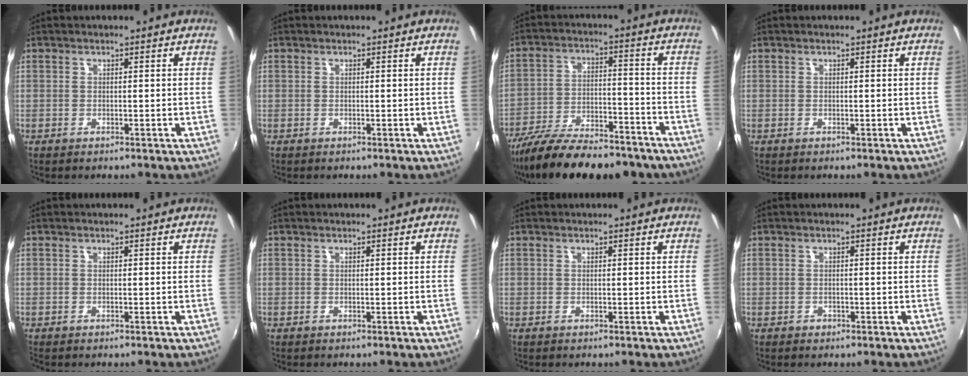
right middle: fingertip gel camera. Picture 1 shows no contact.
{"total": 0.0}
{"total": 21.5, "force": [-17.5, 6.4, 10.8], "torque": [-0.204, -0.030, -0.262]}
{"total": 0.0}
{"total": 0.0}
{"total": 0.0}
{"total": 0.0}
{"total": 0.8, "force": [-0.6, 0.6, 0.1], "torque": [-0.002, 0.000, -0.007]}